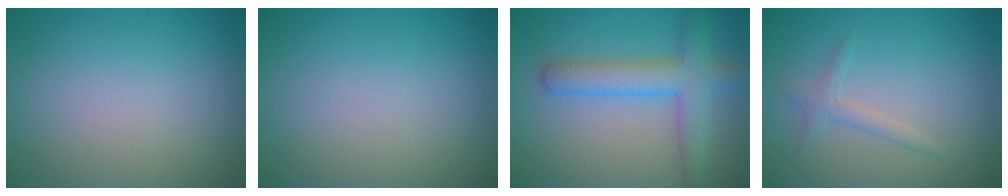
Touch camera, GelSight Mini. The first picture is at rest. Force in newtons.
{"total": 0.0}
{"total": 4.9, "press": 4.9, "slide": 0.3}
{"total": 1.3, "press": 1.3, "slide": 0.0}